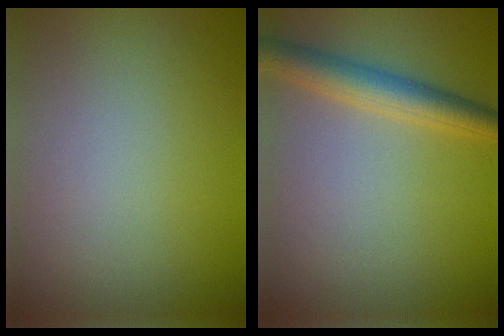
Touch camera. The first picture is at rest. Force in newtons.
{"total": 3.8, "press": 3.8, "slide": 0.2}